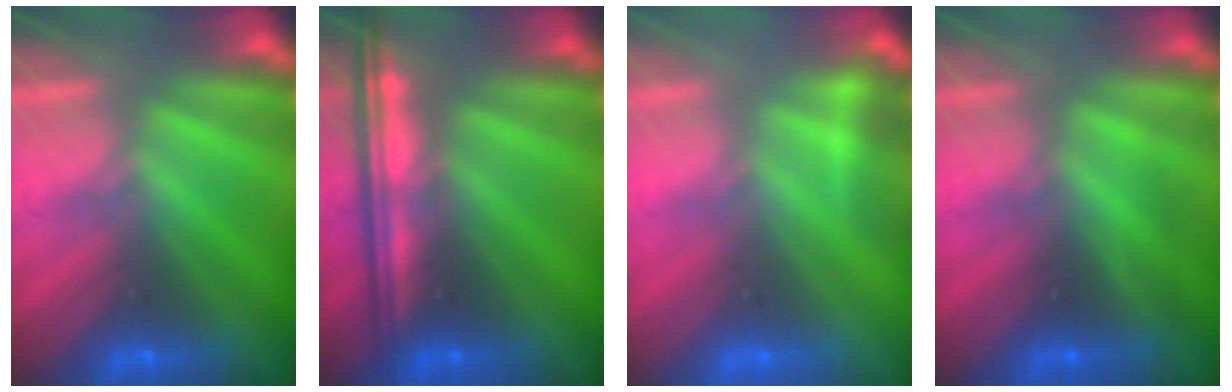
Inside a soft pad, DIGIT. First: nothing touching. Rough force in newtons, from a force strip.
{"total": 8.2}
{"total": 2.9}
{"total": 1.6}